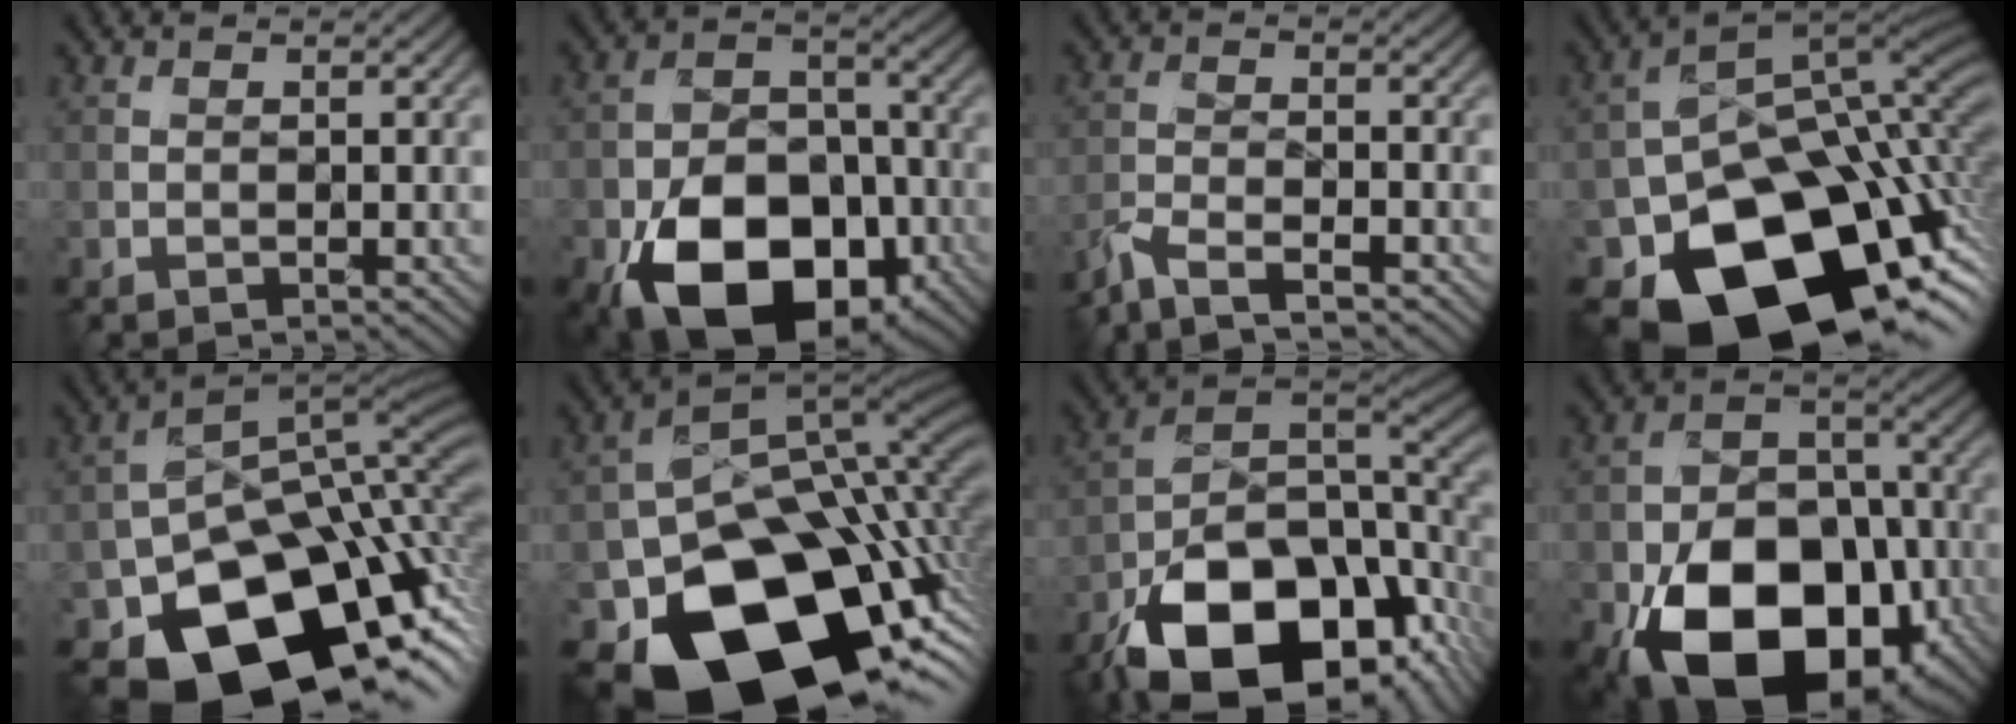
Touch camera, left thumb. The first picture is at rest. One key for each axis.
{"total": 16.8, "fx": -7.6, "fy": 10.6, "fz": 10.6, "tx": -0.180, "ty": -0.043, "tz": -0.130}
{"total": 4.7, "fx": -4.1, "fy": 0.7, "fz": 2.1, "tx": -0.049, "ty": -0.007, "tz": -0.086}
{"total": 18.1, "fx": -7.9, "fy": 11.7, "fz": 11.3, "tx": -0.173, "ty": -0.043, "tz": -0.113}
{"total": 16.7, "fx": -8.4, "fy": 10.2, "fz": 10.3, "tx": -0.151, "ty": -0.038, "tz": -0.132}
{"total": 20.3, "fx": -8.4, "fy": 13.4, "fz": 12.6, "tx": -0.211, "ty": -0.059, "tz": -0.115}
{"total": 19.3, "fx": -10.4, "fy": 9.6, "fz": 13.1, "tx": -0.233, "ty": -0.040, "tz": -0.159}
{"total": 19.3, "fx": -8.6, "fy": 12.6, "fz": 11.8, "tx": -0.198, "ty": -0.050, "tz": -0.132}